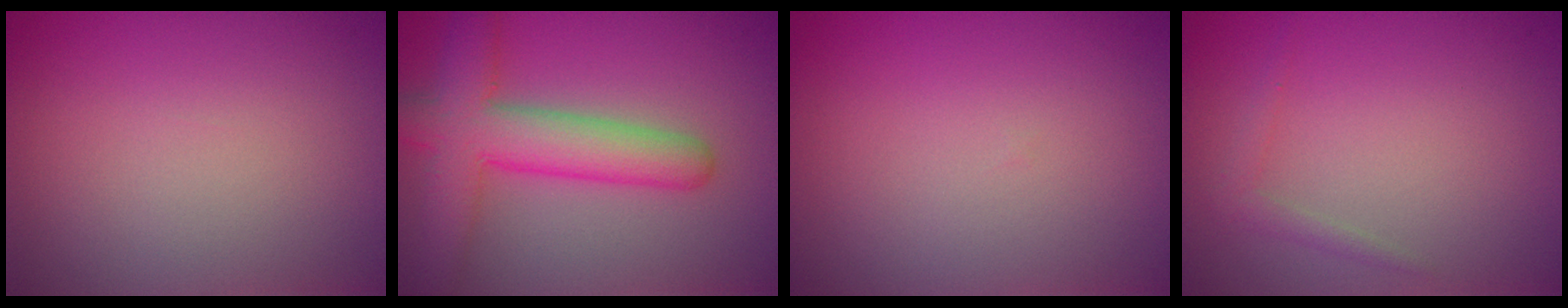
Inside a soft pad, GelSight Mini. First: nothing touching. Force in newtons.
{"total": 7.1, "press": 7.1, "slide": 0.2}
{"total": 0.0}
{"total": 1.1, "press": 1.1, "slide": 0.1}